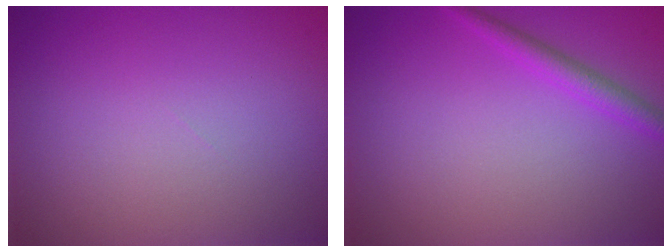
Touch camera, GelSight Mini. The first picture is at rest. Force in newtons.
{"total": 1.9, "press": 1.9, "slide": 0.1}